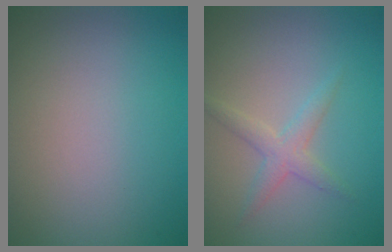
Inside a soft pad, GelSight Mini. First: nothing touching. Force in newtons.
{"total": 2.0, "press": 2.0, "slide": 0.1}